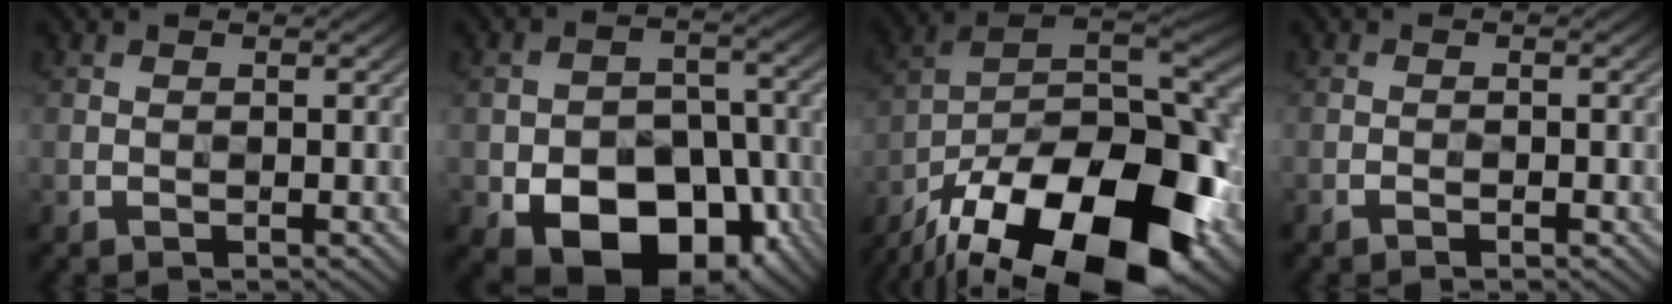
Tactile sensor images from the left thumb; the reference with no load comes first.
{"total": 14.4, "force": [-6.6, 9.1, 9.0], "torque": [-0.145, -0.026, -0.107]}
{"total": 22.8, "force": [-14.1, 9.4, 15.3], "torque": [-0.250, -0.033, -0.212]}
{"total": 0.6, "force": [-0.5, -0.2, 0.3], "torque": [-0.006, 0.004, -0.010]}